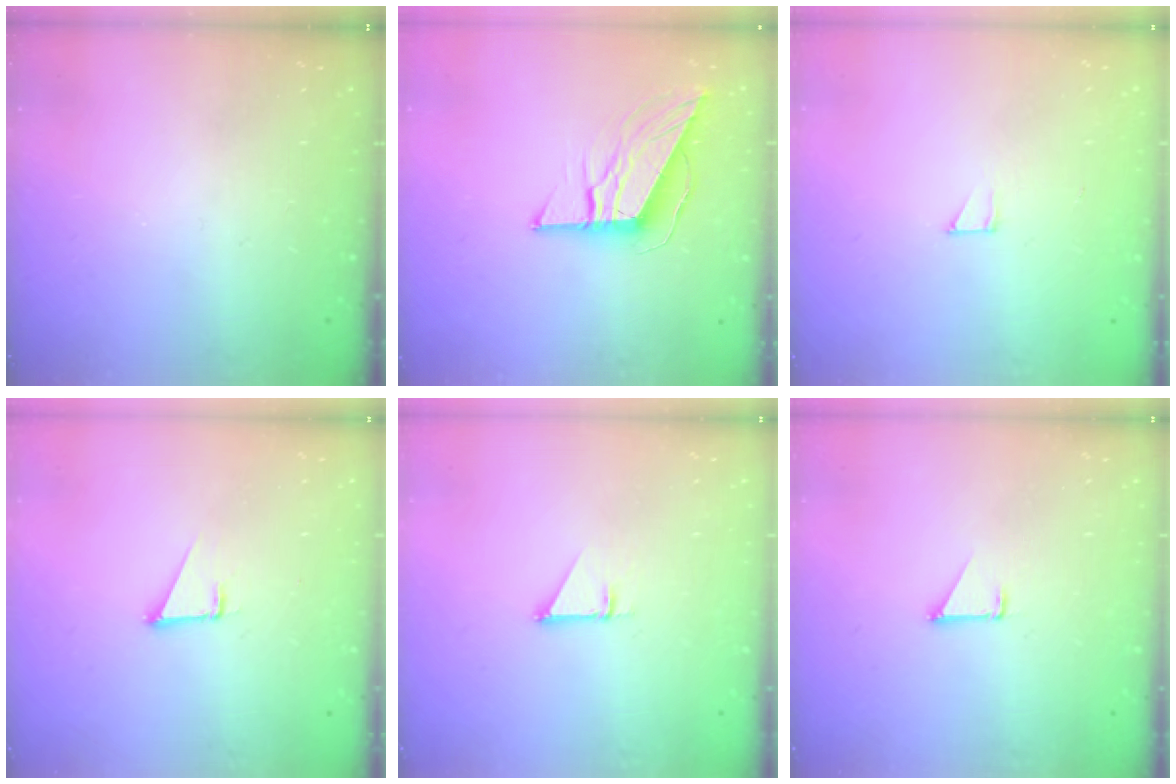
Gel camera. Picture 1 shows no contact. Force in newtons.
{"total": 9.4, "press": 9.4, "slide": 0.6}
{"total": 2.1, "press": 2.1, "slide": 0.1}
{"total": 1.9, "press": 1.9, "slide": 0.1}
{"total": 1.0, "press": 1.0, "slide": 0.1}
{"total": 1.5, "press": 1.5, "slide": 0.1}